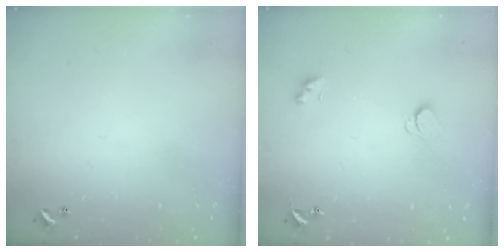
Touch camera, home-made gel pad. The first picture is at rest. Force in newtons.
{"total": 2.4, "press": 2.3, "slide": 0.6}